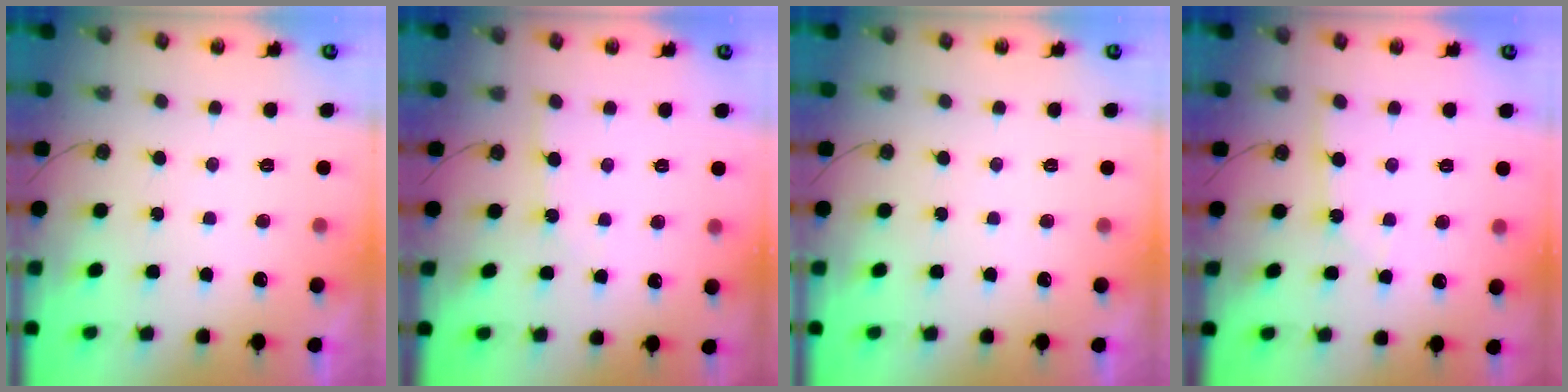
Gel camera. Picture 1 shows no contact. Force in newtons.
{"total": 3.7, "press": 3.6, "slide": 0.5}
{"total": 0.0}
{"total": 2.3, "press": 2.3, "slide": 0.3}